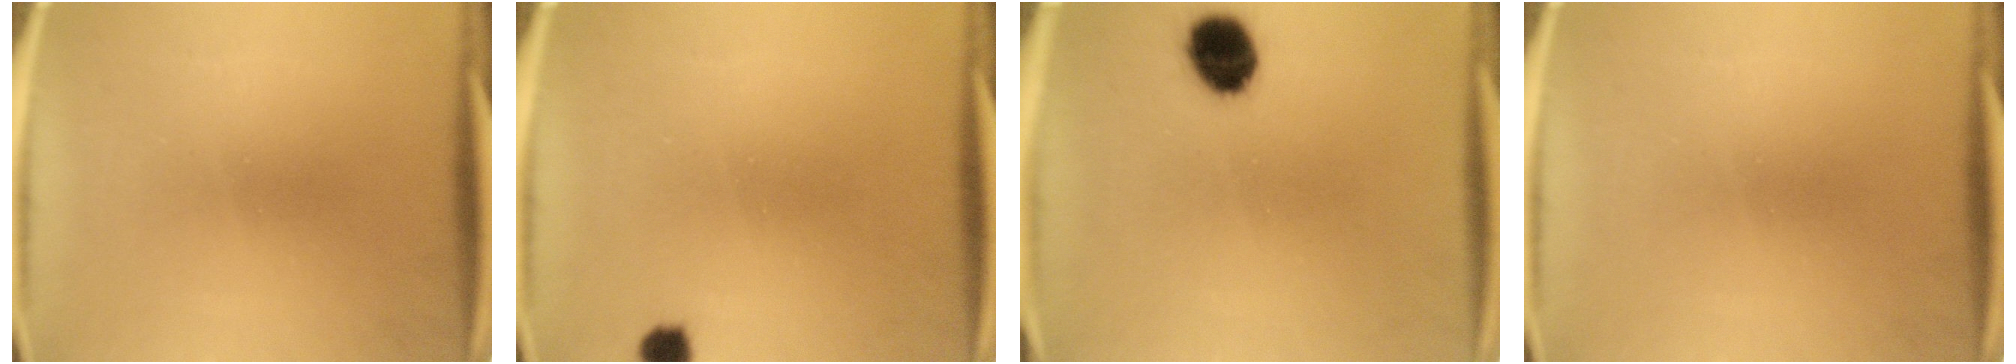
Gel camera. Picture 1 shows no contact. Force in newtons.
{"total": 2.2}
{"total": 9.1}
{"total": 0.0}